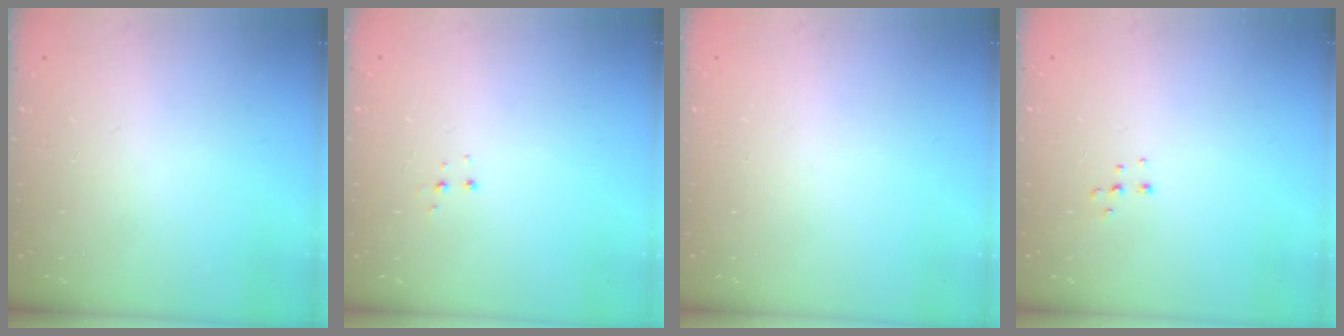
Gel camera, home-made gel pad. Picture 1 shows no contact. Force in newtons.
{"total": 5.2, "press": 5.2, "slide": 0.3}
{"total": 0.0}
{"total": 5.1, "press": 5.0, "slide": 0.4}